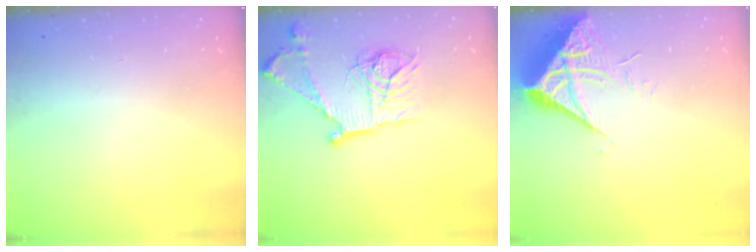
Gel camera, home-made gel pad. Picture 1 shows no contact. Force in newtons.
{"total": 18.7, "press": 18.6, "slide": 1.5}
{"total": 8.0, "press": 8.0, "slide": 0.8}